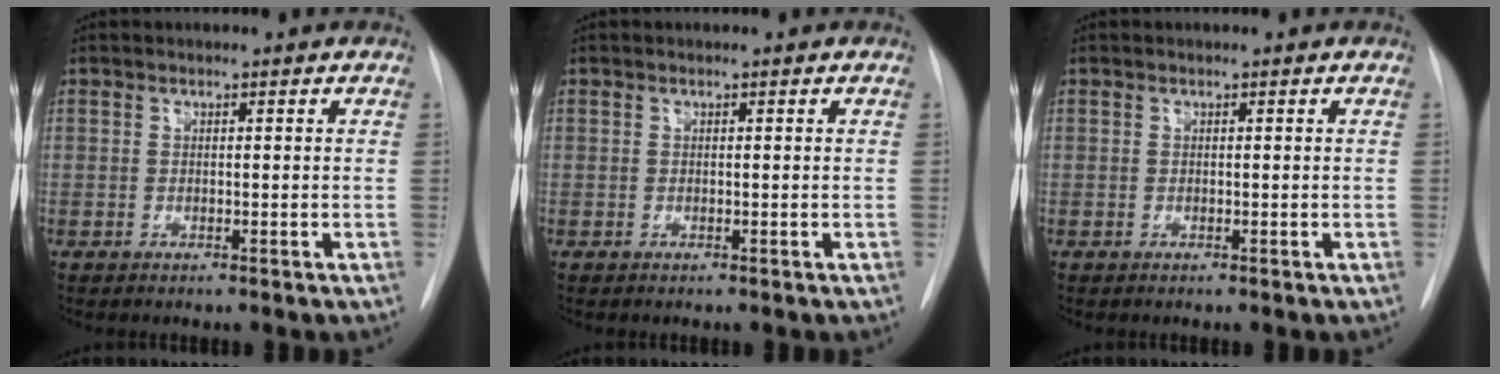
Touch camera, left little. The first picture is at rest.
{"total": 0.0}
{"total": 0.0}